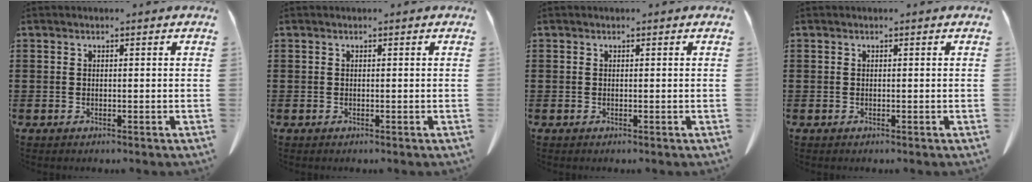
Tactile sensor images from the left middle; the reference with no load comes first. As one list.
[{"total": 0.0}, {"total": 0.0}, {"total": 0.0}]